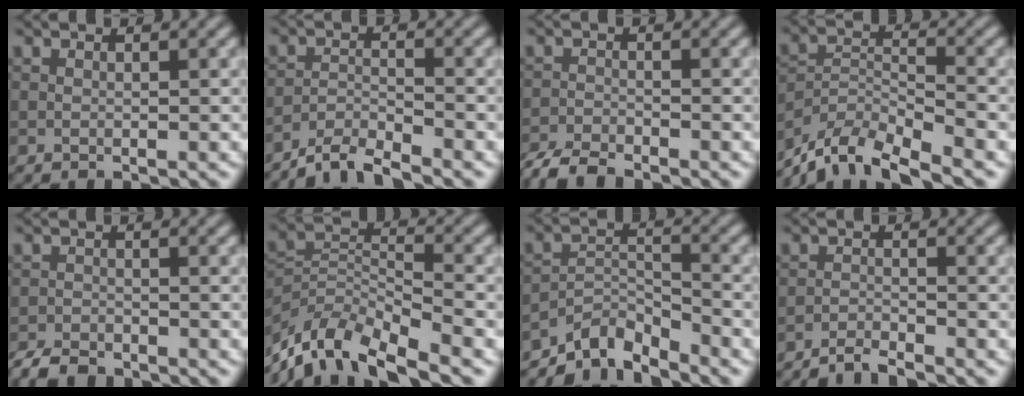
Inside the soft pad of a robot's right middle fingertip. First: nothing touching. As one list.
[{"total": 4.0, "force": [-3.8, 0.3, 1.1], "torque": [-0.018, 0.008, -0.072]}, {"total": 3.8, "force": [-3.7, 0.4, 0.9], "torque": [-0.027, -0.002, -0.069]}, {"total": 8.6, "force": [-7.7, 1.8, 3.3], "torque": [-0.062, 0.008, -0.134]}, {"total": 3.0, "force": [-2.9, 0.7, 0.4], "torque": [-0.011, 0.001, -0.052]}, {"total": 9.5, "force": [-7.9, 2.9, 4.5], "torque": [-0.089, 0.013, -0.141]}, {"total": 4.4, "force": [-4.2, 0.9, 1.0], "torque": [-0.014, 0.007, -0.077]}, {"total": 2.1, "force": [-2.1, 0.0, 0.2], "torque": [0.003, 0.012, -0.042]}]